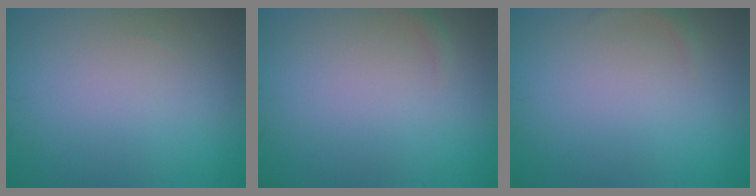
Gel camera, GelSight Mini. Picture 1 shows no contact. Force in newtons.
{"total": 0.6, "press": 0.6, "slide": 0.2}
{"total": 0.7, "press": 0.7, "slide": 0.1}